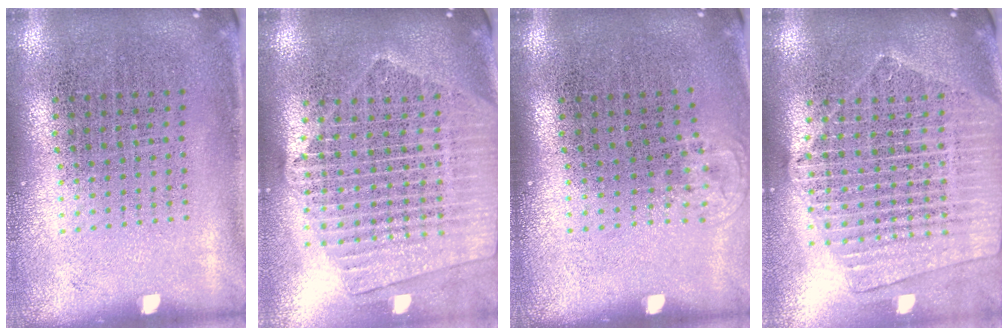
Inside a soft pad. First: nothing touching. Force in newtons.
{"total": 2.3, "press": 2.1, "slide": 1.1}
{"total": 0.6, "press": 0.5, "slide": 0.3}
{"total": 2.2, "press": 2.0, "slide": 1.0}